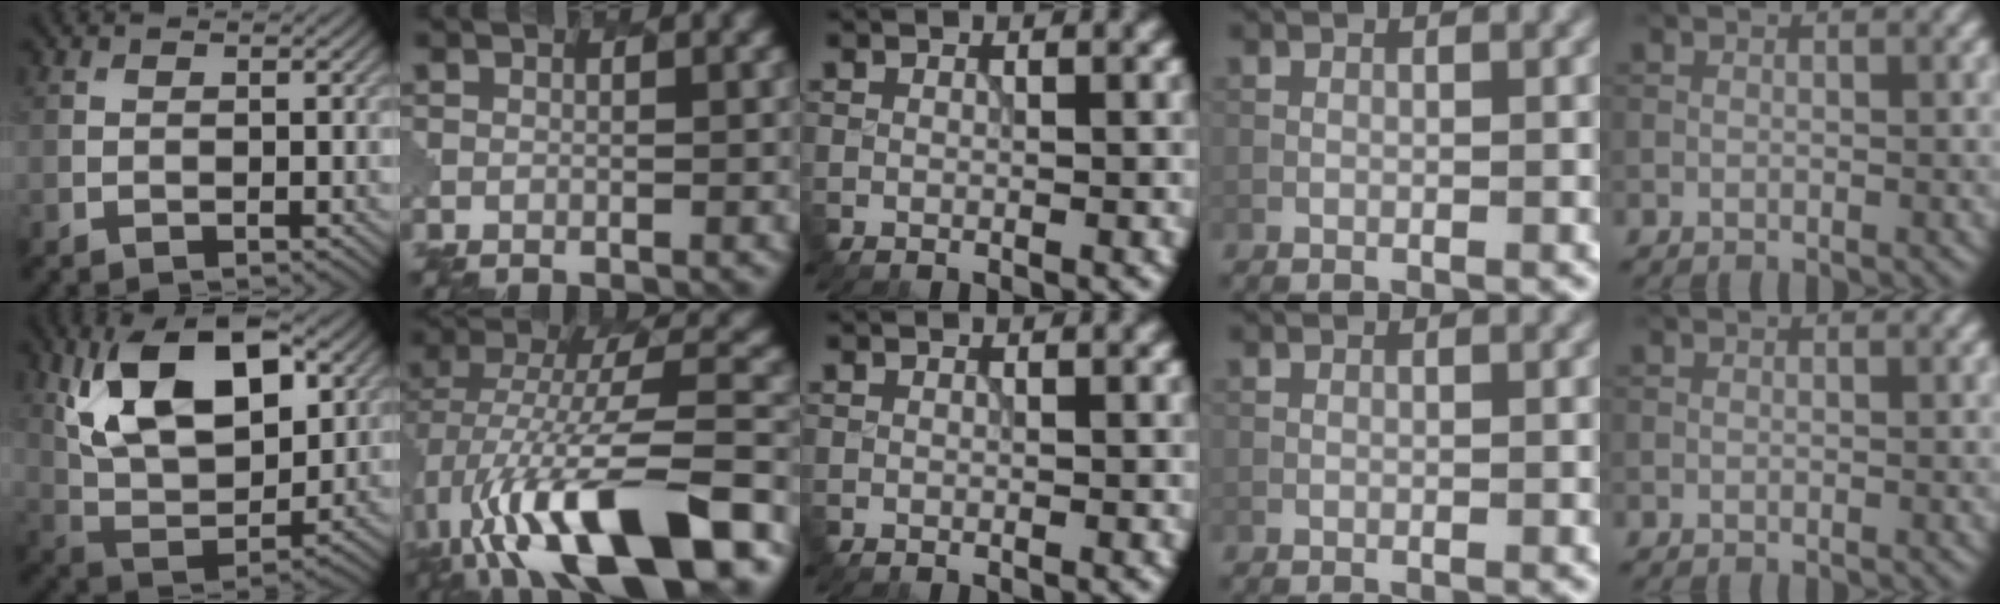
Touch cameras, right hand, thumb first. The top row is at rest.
{"thumb": {"total": 14.9, "force": [6.0, 7.7, 11.3], "torque": [-0.221, 0.000, 0.112]}, "index": {"total": 13.7, "force": [-5.7, 4.7, 11.6], "torque": [-0.202, 0.015, -0.083]}}